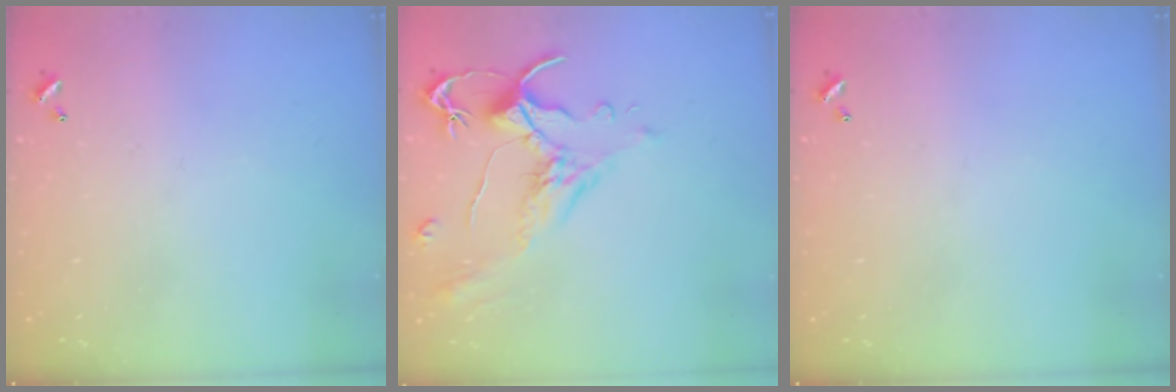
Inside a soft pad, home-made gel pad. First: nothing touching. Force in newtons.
{"total": 1.6, "press": 1.1, "slide": 1.1}
{"total": 0.0}